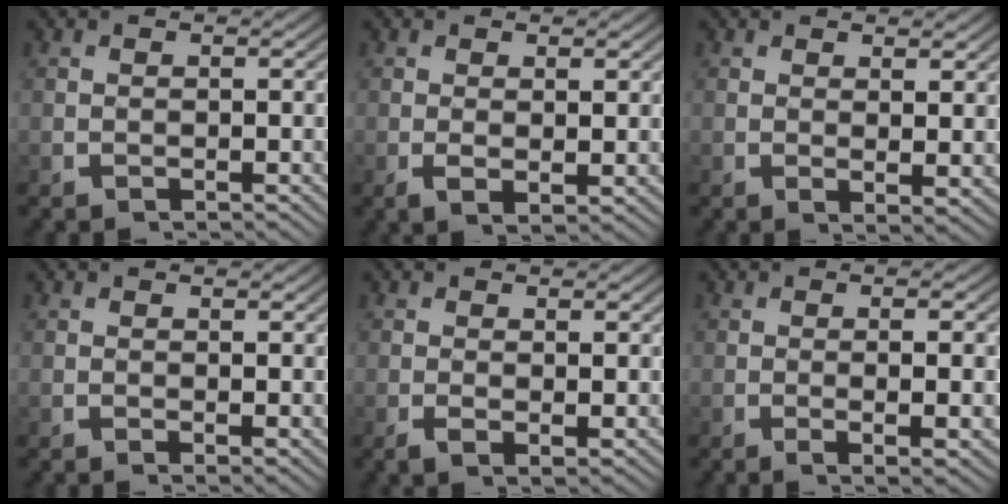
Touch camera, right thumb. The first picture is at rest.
{"total": 1.5, "force": [0.4, 0.5, 1.3], "torque": [-0.028, -0.008, 0.014]}
{"total": 1.7, "force": [1.0, 0.2, 1.4], "torque": [-0.024, -0.009, 0.020]}
{"total": 0.9, "force": [0.6, 0.2, 0.6], "torque": [-0.010, -0.005, 0.014]}
{"total": 1.4, "force": [0.3, 0.6, 1.2], "torque": [-0.024, -0.008, 0.011]}
{"total": 3.3, "force": [-0.1, 0.6, 3.2], "torque": [-0.049, -0.003, -0.001]}